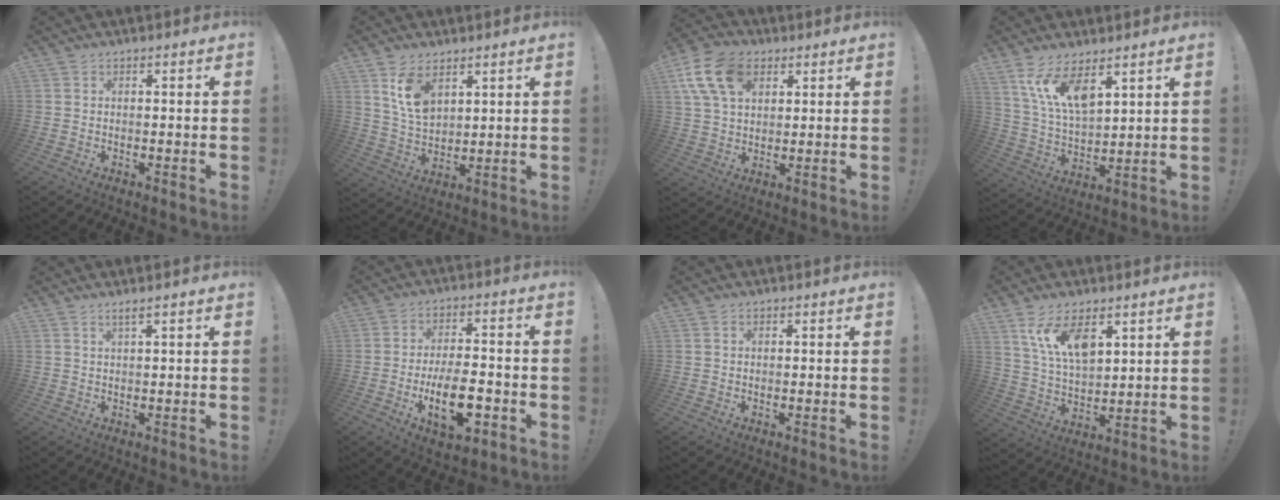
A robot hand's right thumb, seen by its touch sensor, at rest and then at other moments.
{"total": 9.9, "force": [5.5, 5.9, 5.8], "torque": [-0.102, -0.020, 0.108]}
{"total": 14.5, "force": [5.9, 9.7, 9.0], "torque": [-0.162, -0.012, 0.113]}
{"total": 11.9, "force": [8.0, 4.6, 7.5], "torque": [-0.153, -0.041, 0.152]}
{"total": 1.9, "force": [1.1, 0.0, 1.5], "torque": [-0.037, 0.001, 0.020]}
{"total": 11.0, "force": [-3.5, 4.7, 9.3], "torque": [-0.144, 0.002, -0.062]}
{"total": 0.5, "force": [0.1, 0.5, 0.1], "torque": [0.002, -0.001, 0.001]}
{"total": 12.1, "force": [6.8, 6.1, 7.9], "torque": [-0.145, -0.026, 0.130]}